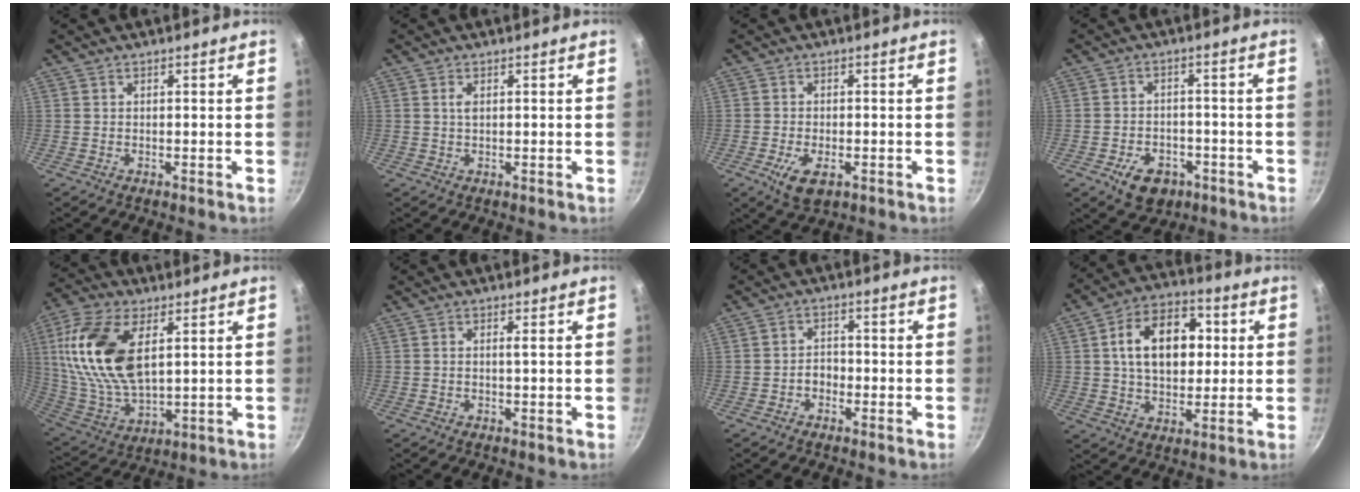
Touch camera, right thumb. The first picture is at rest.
{"total": 1.4, "force": [0.4, 0.7, 1.1], "torque": [-0.020, 0.001, 0.006]}
{"total": 6.0, "force": [-2.3, 3.0, 4.6], "torque": [-0.081, -0.001, -0.036]}
{"total": 8.3, "force": [-4.1, 5.8, 4.4], "torque": [-0.047, 0.025, -0.054]}
{"total": 19.7, "force": [5.6, 10.4, 15.8], "torque": [-0.309, -0.017, 0.113]}
{"total": 0.8, "force": [0.1, -0.1, 0.8], "torque": [-0.014, -0.001, 0.000]}
{"total": 2.8, "force": [-1.2, 2.0, 1.4], "torque": [-0.006, 0.019, -0.024]}
{"total": 16.2, "force": [2.9, 10.9, 11.7], "torque": [-0.149, 0.015, 0.038]}